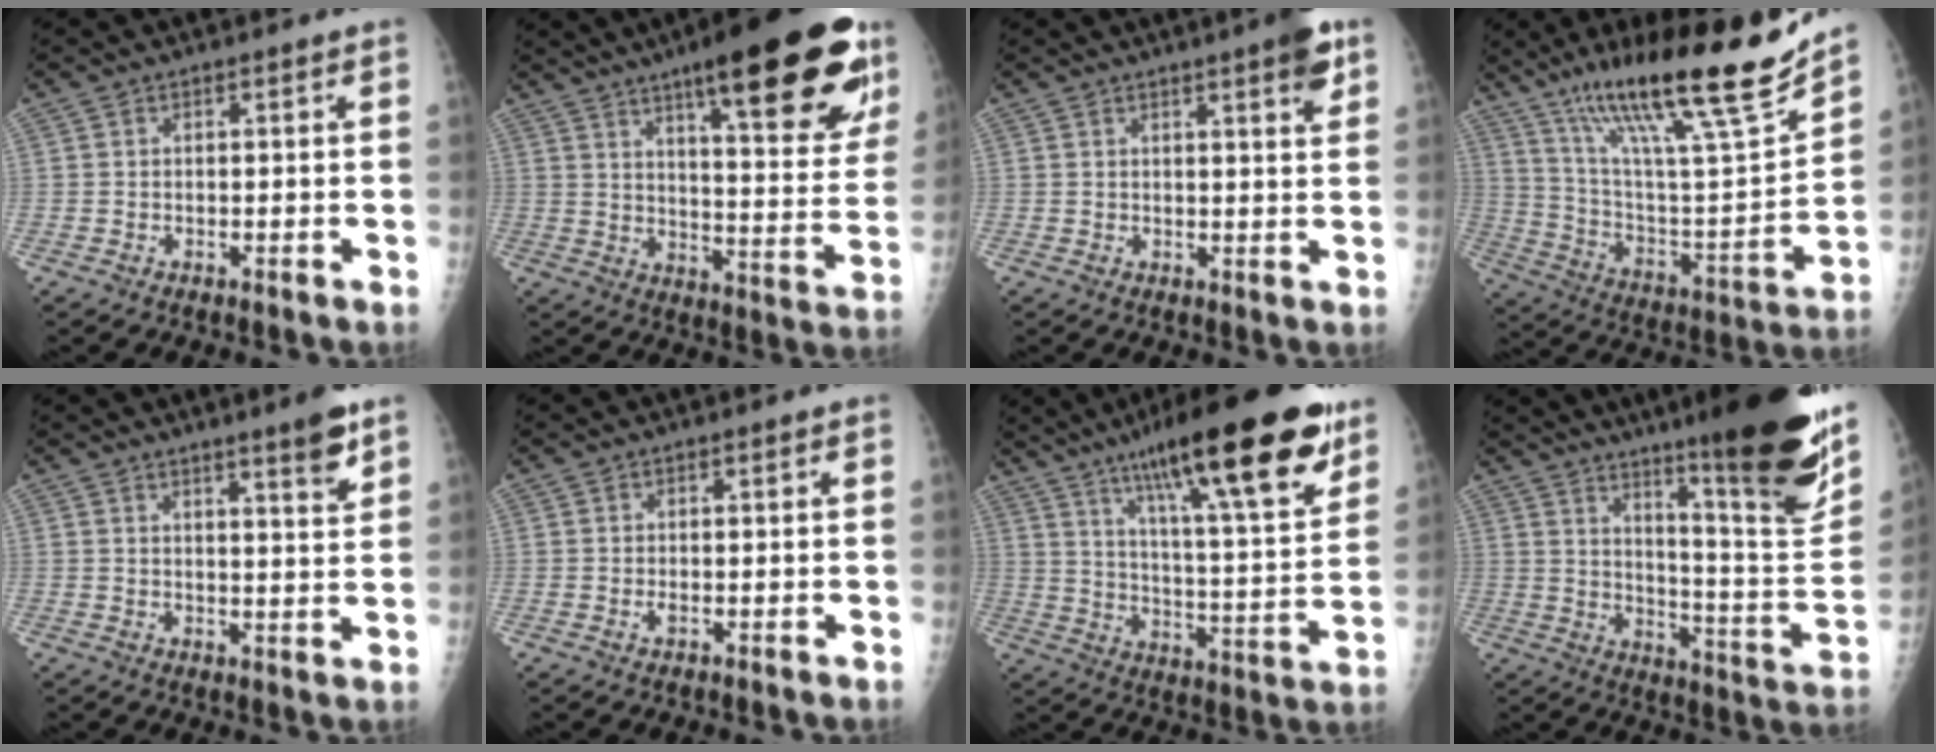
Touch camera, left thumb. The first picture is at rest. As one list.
[{"total": 26.8, "force": [16.0, 6.5, 20.5], "torque": [-0.252, -0.057, 0.224]}, {"total": 5.3, "force": [3.0, 0.8, 4.3], "torque": [-0.051, -0.012, 0.035]}, {"total": 27.2, "force": [18.5, 4.3, 19.5], "torque": [-0.306, -0.061, 0.319]}, {"total": 5.8, "force": [4.0, 0.5, 4.2], "torque": [-0.053, -0.029, 0.055]}, {"total": 1.1, "force": [-0.1, 0.4, 1.0], "torque": [-0.019, 0.003, -0.003]}, {"total": 26.8, "force": [16.2, 5.6, 20.5], "torque": [-0.299, -0.046, 0.254]}, {"total": 25.9, "force": [16.5, 3.0, 19.8], "torque": [-0.264, -0.091, 0.245]}]